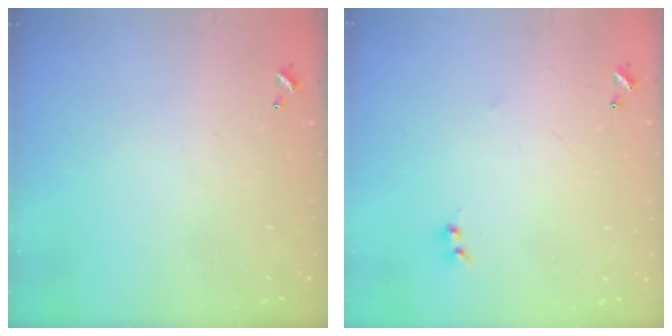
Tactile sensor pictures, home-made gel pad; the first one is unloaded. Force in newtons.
{"total": 2.0, "press": 2.0, "slide": 0.5}